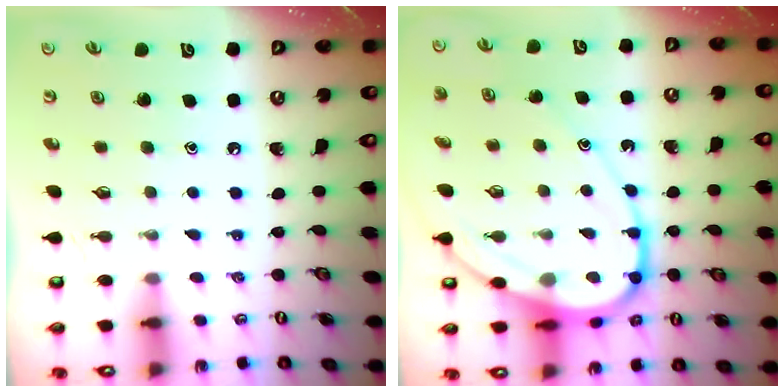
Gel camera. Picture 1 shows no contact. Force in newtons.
{"total": 15.0, "press": 14.9, "slide": 1.6}